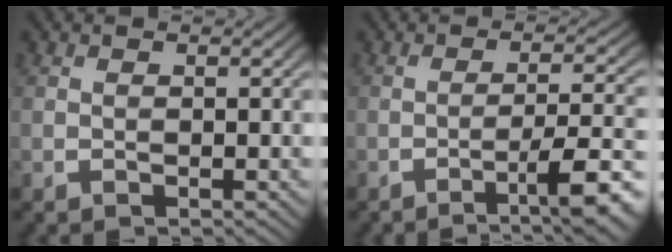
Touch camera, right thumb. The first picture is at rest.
{"total": 6.2, "force": [-2.6, 1.9, 5.3], "torque": [-0.078, -0.004, -0.038]}